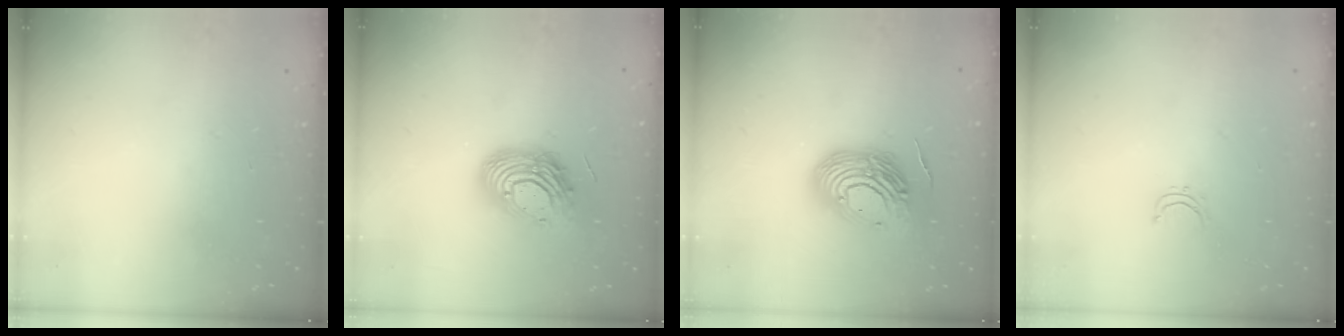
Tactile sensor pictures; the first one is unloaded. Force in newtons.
{"total": 15.0, "press": 15.0, "slide": 1.2}
{"total": 15.7, "press": 15.7, "slide": 1.1}
{"total": 3.6, "press": 3.6, "slide": 0.3}